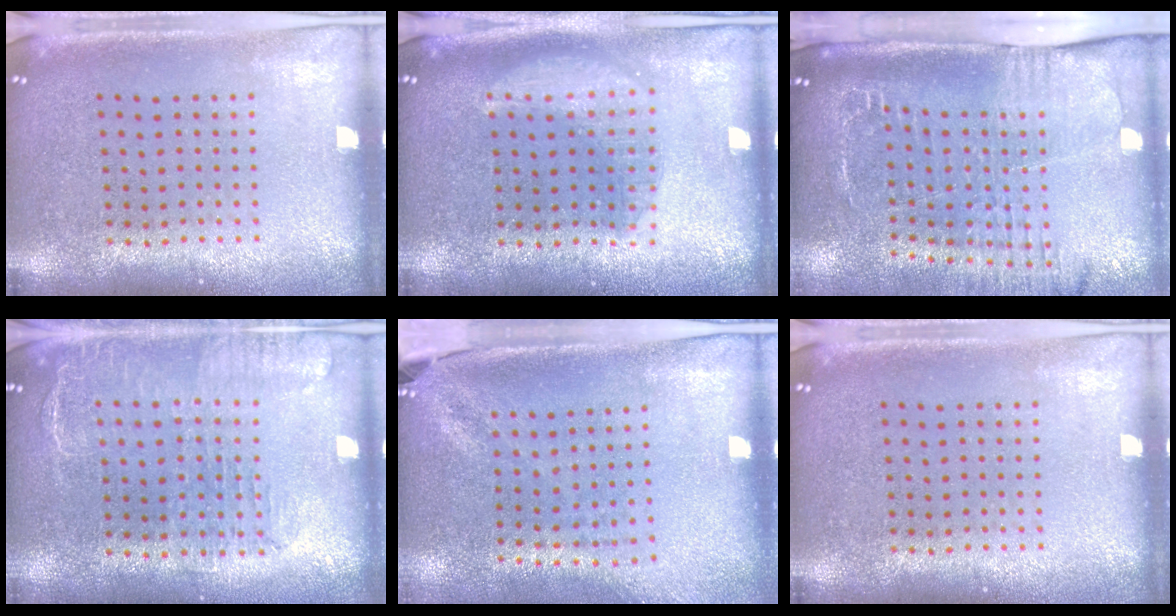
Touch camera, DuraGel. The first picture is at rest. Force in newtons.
{"total": 1.4, "press": 1.4, "slide": 0.1}
{"total": 2.6, "press": 2.0, "slide": 1.7}
{"total": 1.7, "press": 1.4, "slide": 1.0}
{"total": 1.8, "press": 1.4, "slide": 1.2}
{"total": 0.0}